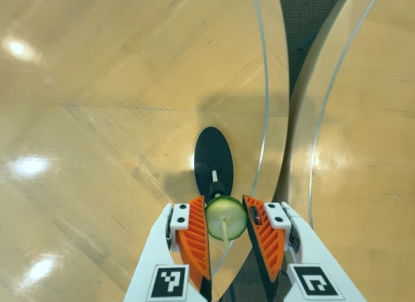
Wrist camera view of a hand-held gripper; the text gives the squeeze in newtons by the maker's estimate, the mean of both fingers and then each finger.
{"total": 7.3, "left": 6.9, "right": 7.6}